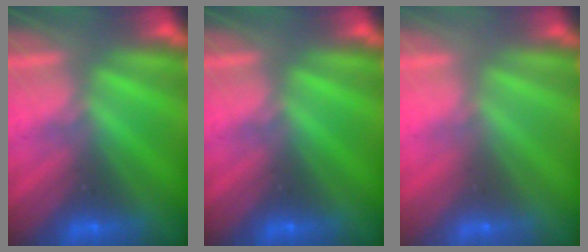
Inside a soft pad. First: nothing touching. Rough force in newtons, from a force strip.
{"total": 0.0}
{"total": 3.2}